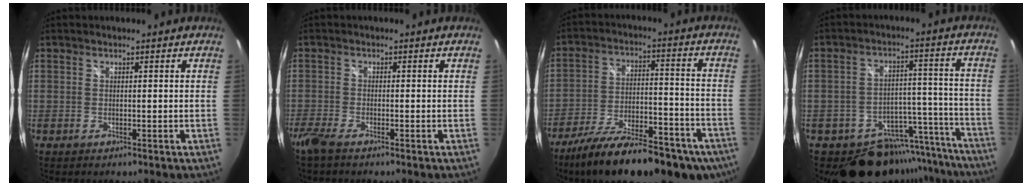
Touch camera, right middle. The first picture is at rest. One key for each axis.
{"total": 3.5, "fx": -2.8, "fy": 0.4, "fz": 2.1, "tx": -0.057, "ty": -0.011, "tz": -0.059}
{"total": 25.9, "fx": -18.8, "fy": 9.2, "fz": 15.3, "tx": -0.259, "ty": -0.040, "tz": -0.267}
{"total": 16.5, "fx": -13.6, "fy": 8.6, "fz": 3.6, "tx": -0.060, "ty": 0.055, "tz": -0.168}